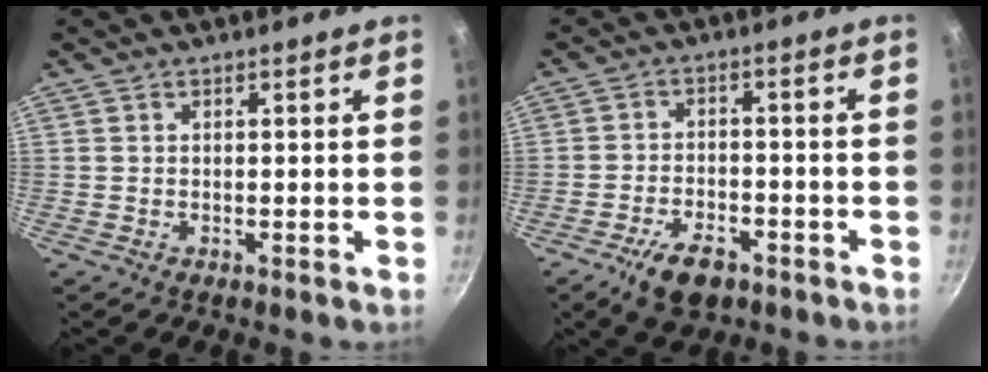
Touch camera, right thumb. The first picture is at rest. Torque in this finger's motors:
{"motor_torque": [0.58, 0.85, 0.68, -0.19, 0.04]}